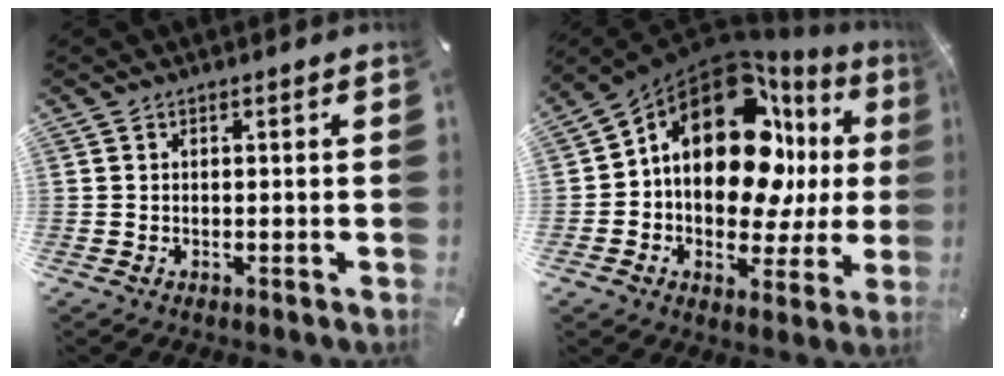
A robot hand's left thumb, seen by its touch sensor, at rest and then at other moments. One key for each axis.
{"total": 20.3, "fx": 5.9, "fy": 12.8, "fz": 14.7, "tx": -0.249, "ty": -0.051, "tz": 0.092}